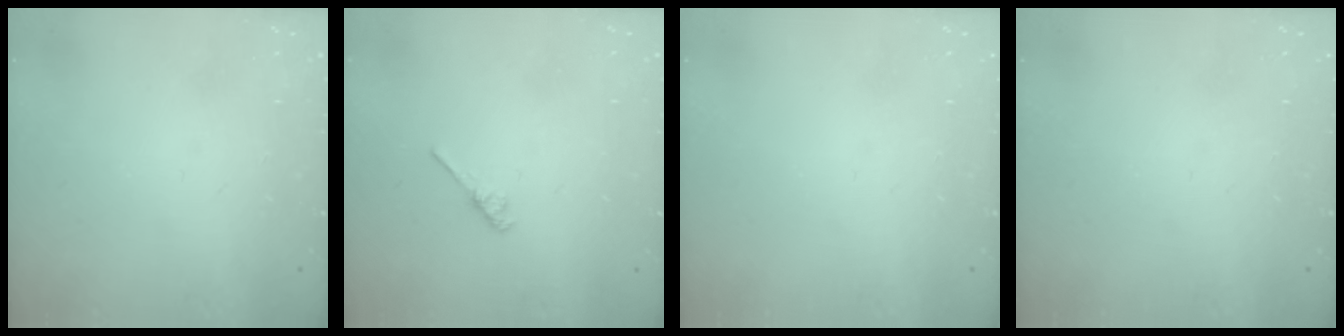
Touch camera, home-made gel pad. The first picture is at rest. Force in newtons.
{"total": 2.7, "press": 2.7, "slide": 0.4}
{"total": 0.0}
{"total": 0.0}